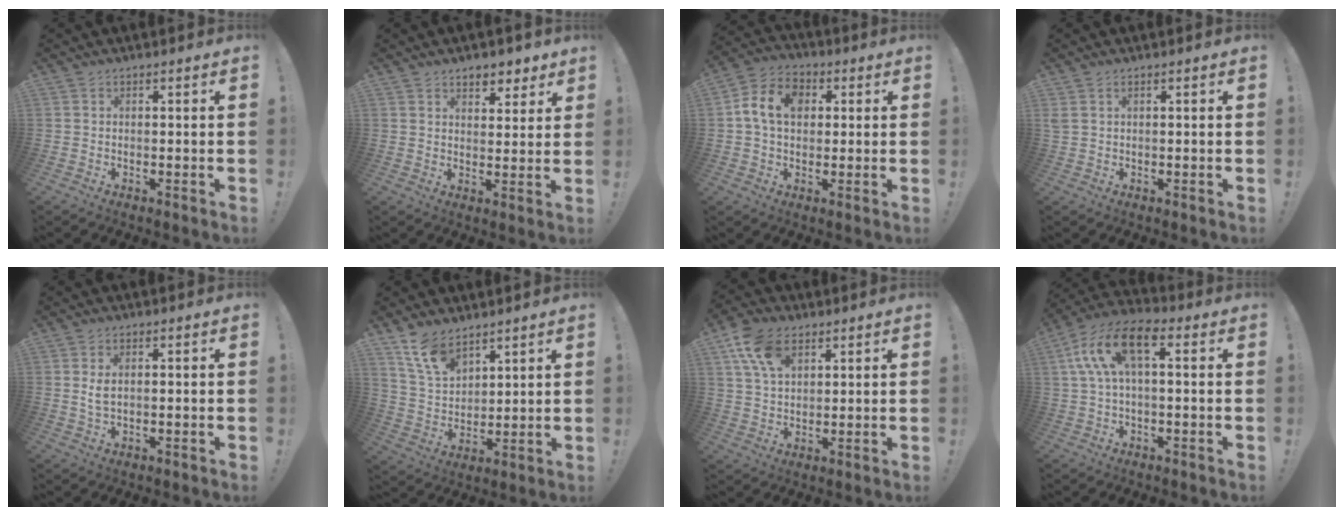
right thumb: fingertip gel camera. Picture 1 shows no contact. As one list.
[{"total": 5.4, "force": [4.2, 3.2, 1.3], "torque": [-0.001, -0.034, 0.075]}, {"total": 11.2, "force": [2.1, 8.2, 7.3], "torque": [-0.126, 0.017, 0.040]}, {"total": 1.6, "force": [0.8, 0.8, 1.1], "torque": [-0.028, 0.004, 0.015]}, {"total": 2.9, "force": [0.7, 1.5, 2.3], "torque": [-0.037, 0.002, 0.012]}, {"total": 11.1, "force": [8.3, 5.8, 4.6], "torque": [-0.104, -0.044, 0.165]}, {"total": 11.7, "force": [5.9, 7.3, 7.0], "torque": [-0.122, -0.008, 0.115]}, {"total": 13.1, "force": [3.3, 6.3, 11.0], "torque": [-0.219, -0.001, 0.058]}]